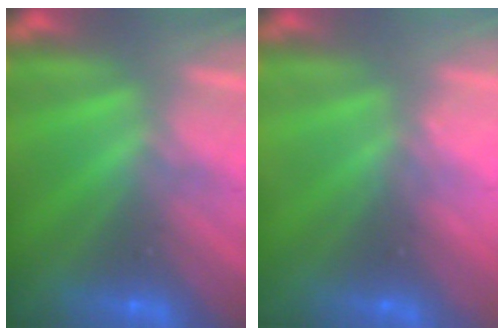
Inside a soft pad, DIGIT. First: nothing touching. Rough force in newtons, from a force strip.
{"total": 2.3}